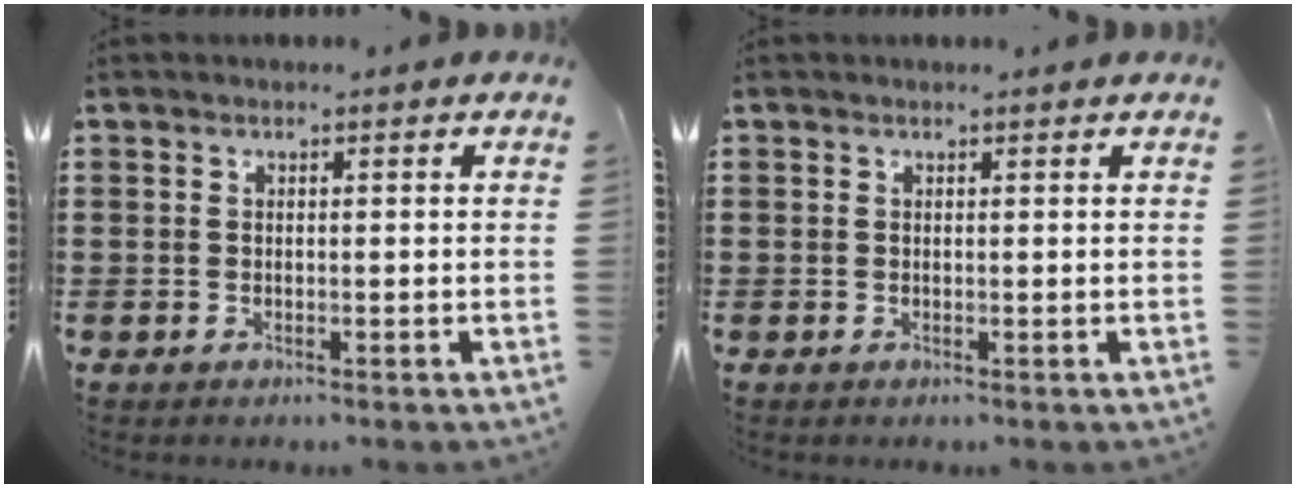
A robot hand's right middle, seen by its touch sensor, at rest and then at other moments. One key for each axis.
{"total": 0.0}